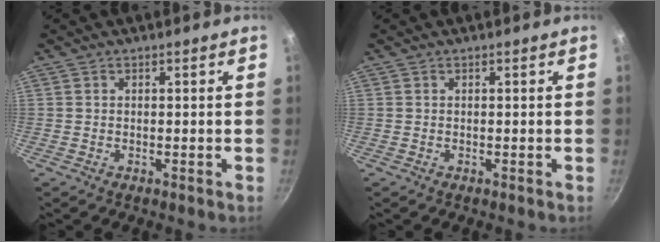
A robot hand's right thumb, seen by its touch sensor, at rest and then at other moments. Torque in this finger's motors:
{"motor_torque": [-0.01, 0.00, -0.01, 0.01, 0.03]}